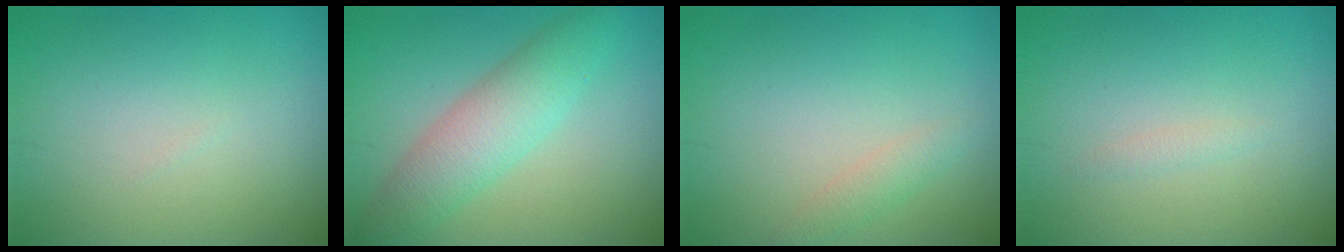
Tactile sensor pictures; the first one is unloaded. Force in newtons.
{"total": 4.7, "press": 4.7, "slide": 0.1}
{"total": 1.4, "press": 1.4, "slide": 0.0}
{"total": 0.7, "press": 0.6, "slide": 0.1}